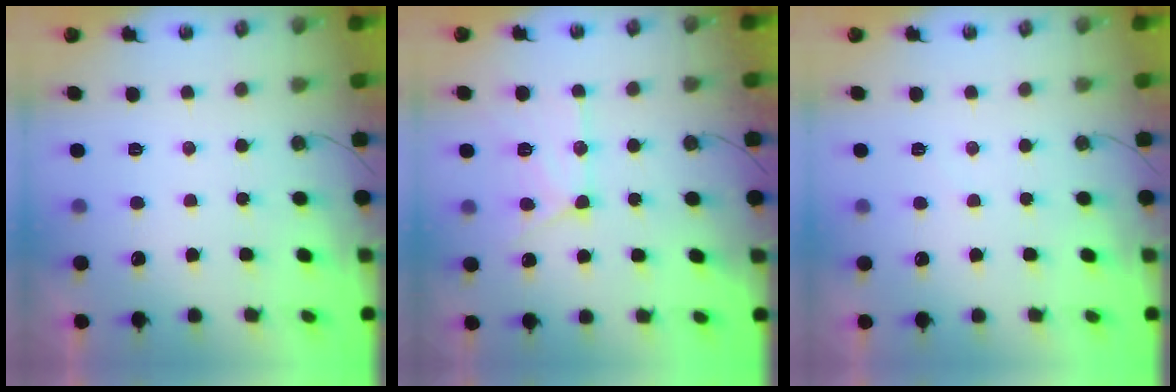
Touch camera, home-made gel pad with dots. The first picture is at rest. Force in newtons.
{"total": 13.4, "press": 13.3, "slide": 1.2}
{"total": 4.6, "press": 4.6, "slide": 0.6}